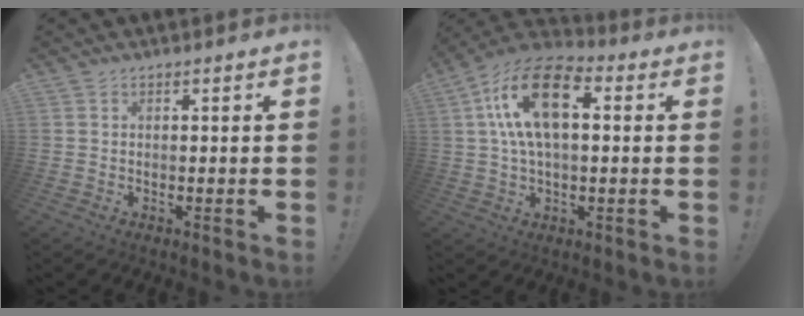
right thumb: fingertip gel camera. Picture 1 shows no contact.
{"total": 17.9, "force": [4.1, 9.7, 14.4], "torque": [-0.257, 0.007, 0.065]}